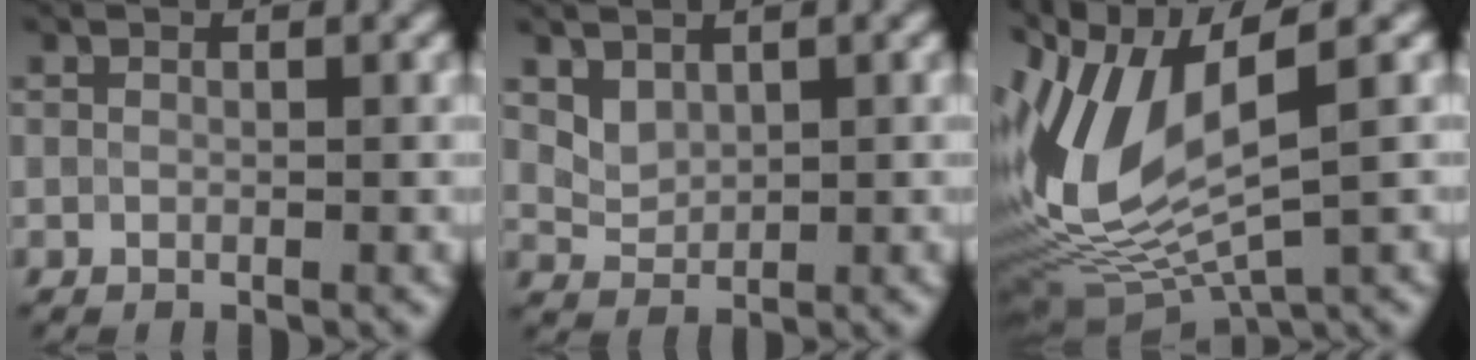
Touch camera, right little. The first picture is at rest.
{"total": 1.8, "force": [1.1, 1.1, 0.7], "torque": [-0.013, -0.005, 0.030]}
{"total": 11.0, "force": [0.9, 4.7, 9.9], "torque": [-0.223, -0.011, 0.029]}